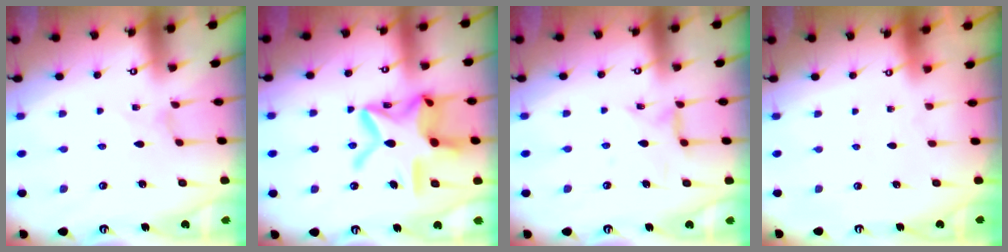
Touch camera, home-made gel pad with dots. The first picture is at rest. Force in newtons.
{"total": 20.8, "press": 20.8, "slide": 1.7}
{"total": 2.8, "press": 2.8, "slide": 0.2}
{"total": 0.0}